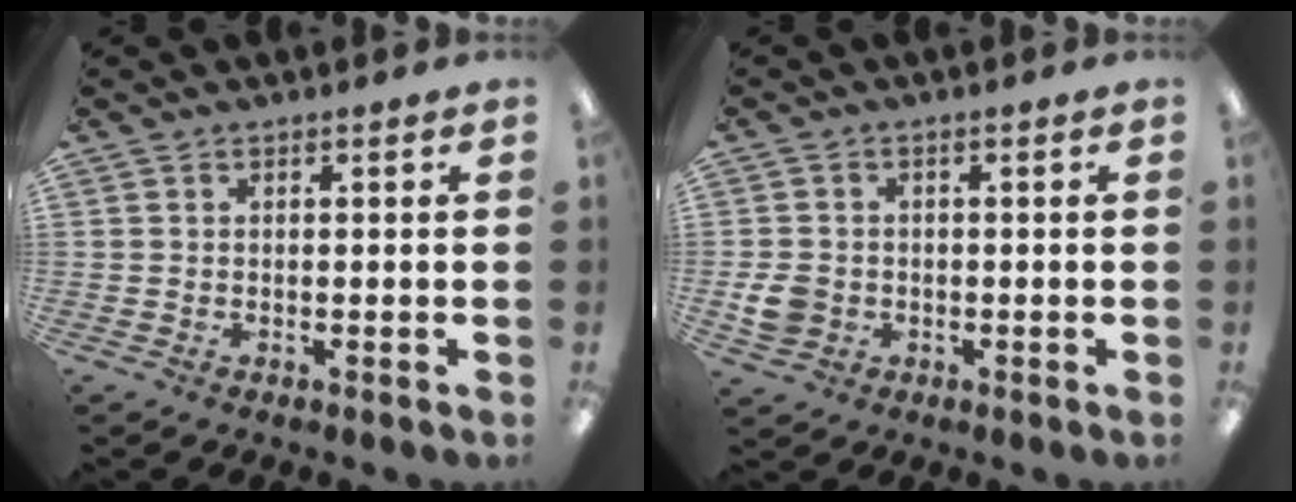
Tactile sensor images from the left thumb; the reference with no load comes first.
{"total": 4.8, "force": [-0.9, 4.2, 2.3], "torque": [-0.044, 0.000, -0.016]}